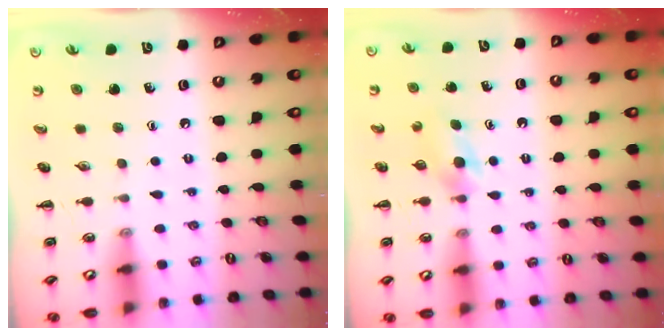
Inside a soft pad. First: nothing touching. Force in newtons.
{"total": 3.4, "press": 3.2, "slide": 1.2}